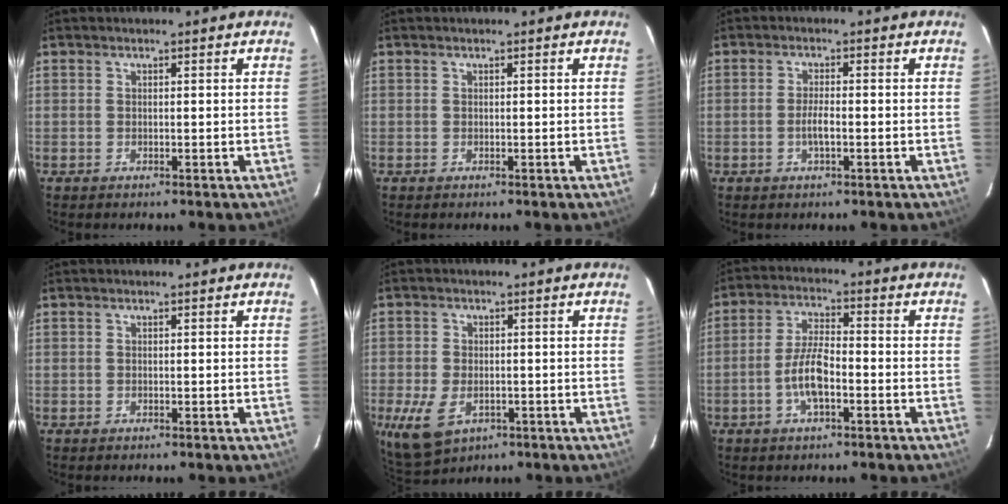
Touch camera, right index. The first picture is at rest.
{"total": 0.0}
{"total": 2.5, "force": [-0.6, 1.0, 2.2], "torque": [-0.042, 0.002, -0.011]}
{"total": 0.0}
{"total": 8.3, "force": [-3.0, 5.2, 5.7], "torque": [-0.130, -0.021, -0.046]}
{"total": 7.2, "force": [-2.6, 2.3, 6.2], "torque": [-0.128, 0.008, -0.051]}